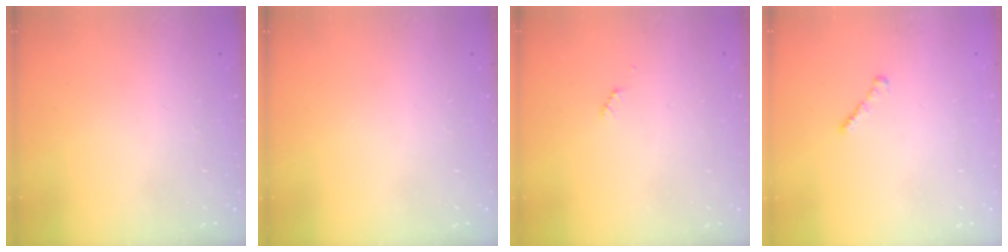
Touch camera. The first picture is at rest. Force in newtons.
{"total": 0.0}
{"total": 2.5, "press": 2.5, "slide": 0.4}
{"total": 1.6, "press": 1.5, "slide": 0.5}